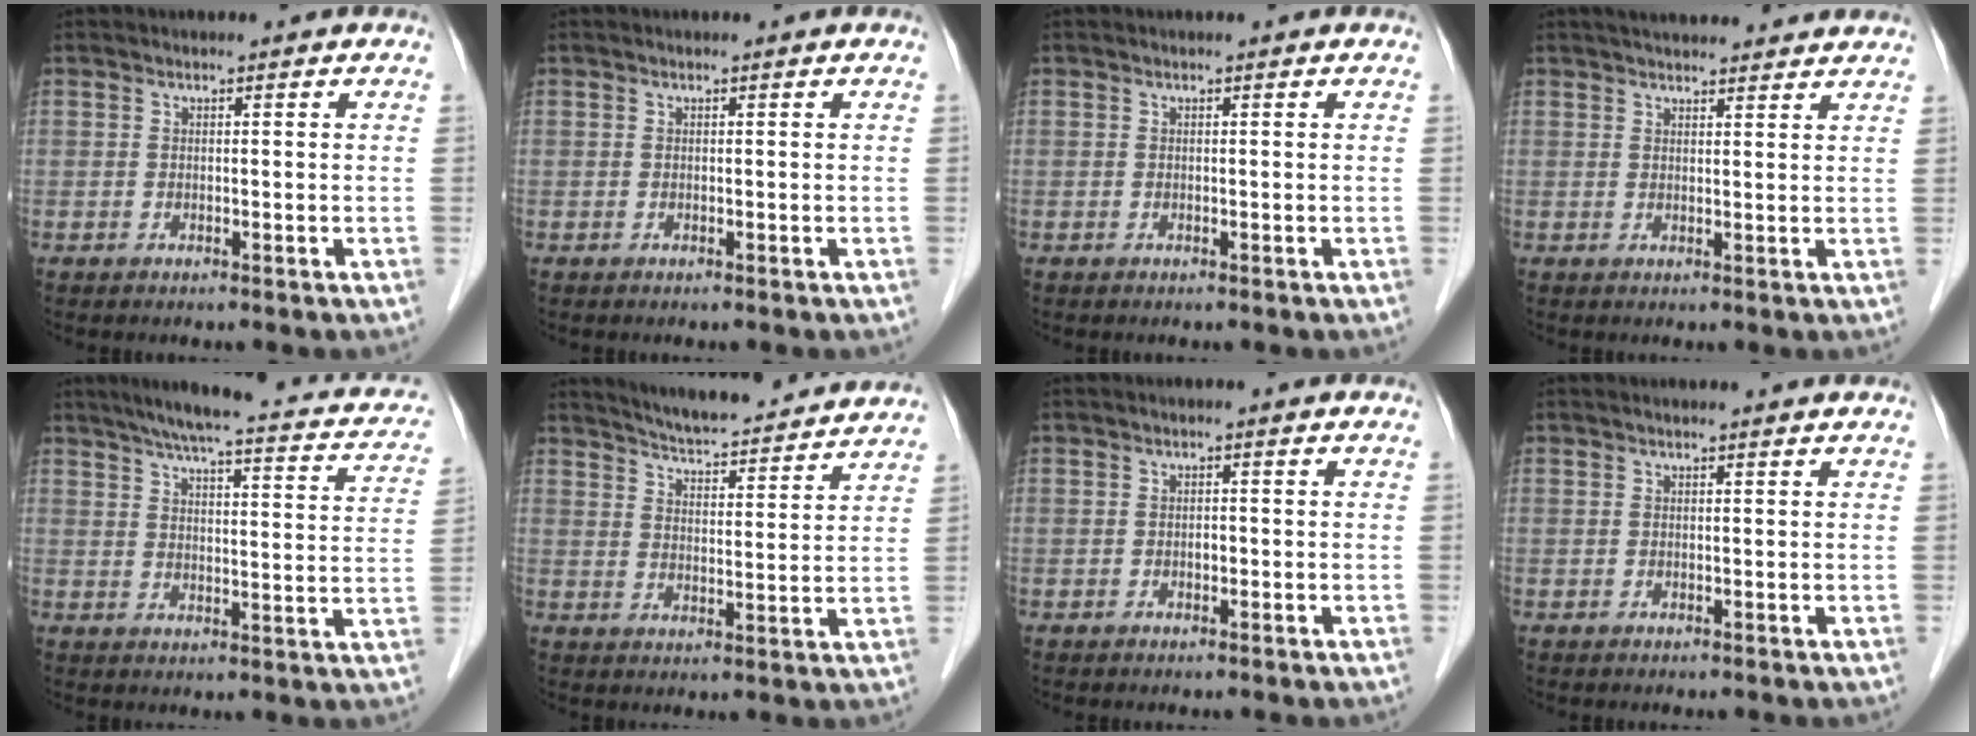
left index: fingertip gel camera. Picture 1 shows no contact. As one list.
[{"total": 0.0}, {"total": 0.0}, {"total": 10.9, "force": [9.9, 1.9, 4.1], "torque": [-0.050, 0.031, 0.120]}, {"total": 21.5, "force": [17.5, 3.9, 11.9], "torque": [-0.160, 0.016, 0.201]}, {"total": 15.0, "force": [14.1, 1.4, 4.9], "torque": [-0.076, 0.006, 0.191]}, {"total": 0.7, "force": [-0.3, 0.4, 0.5], "torque": [-0.011, 0.001, -0.006]}, {"total": 2.1, "force": [1.9, 0.1, 0.9], "torque": [-0.012, 0.014, 0.022]}]